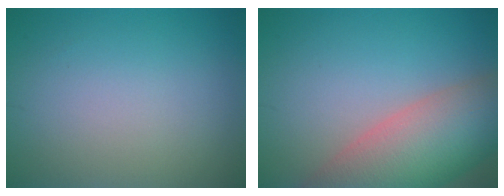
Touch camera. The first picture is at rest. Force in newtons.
{"total": 10.3, "press": 10.3, "slide": 1.0}